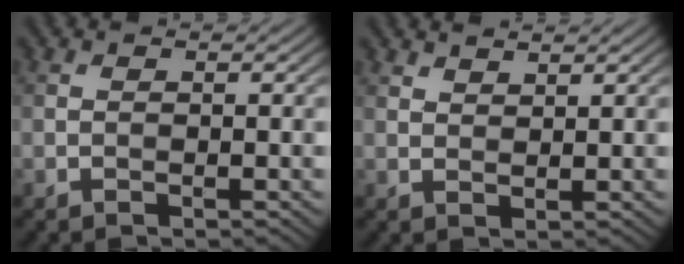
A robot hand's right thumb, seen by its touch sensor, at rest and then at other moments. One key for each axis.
{"total": 1.8, "fx": 1.6, "fy": 0.5, "fz": 0.6, "tx": -0.016, "ty": -0.003, "tz": 0.037}